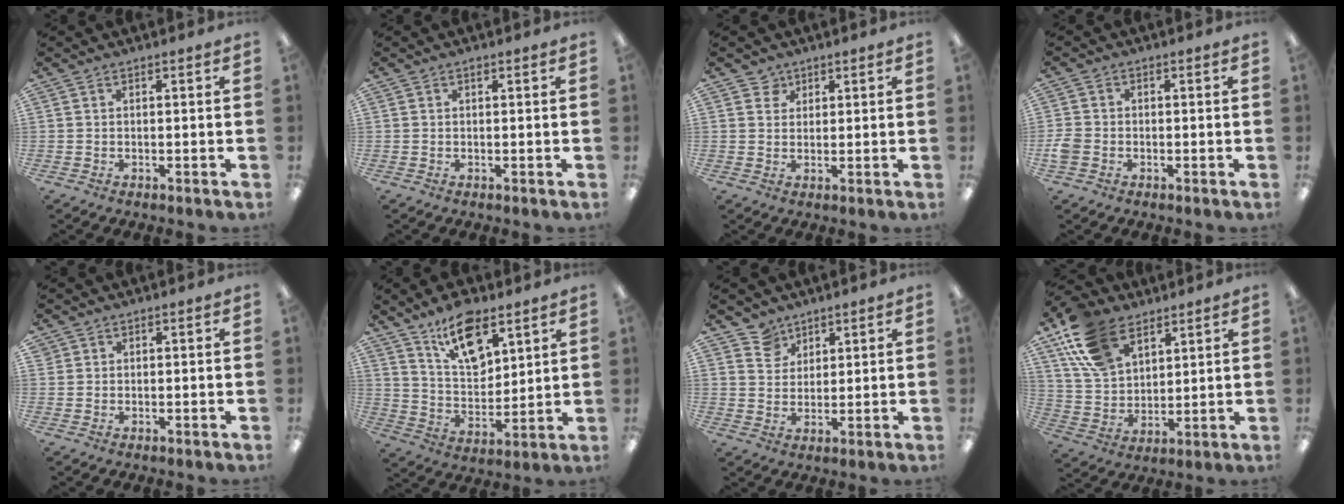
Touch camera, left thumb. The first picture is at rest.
{"total": 0.5, "force": [0.3, 0.2, 0.3], "torque": [-0.007, 0.003, 0.006]}
{"total": 2.9, "force": [1.8, 2.2, 0.2], "torque": [-0.001, 0.000, 0.033]}
{"total": 3.5, "force": [-1.1, 2.7, 1.8], "torque": [-0.034, 0.007, -0.021]}
{"total": 0.9, "force": [0.6, 0.6, -0.1], "torque": [0.000, 0.000, 0.012]}
{"total": 14.2, "force": [9.4, 6.7, 8.3], "torque": [-0.135, -0.042, 0.165]}
{"total": 5.2, "force": [3.9, 3.5, 0.1], "torque": [-0.005, -0.019, 0.074]}
{"total": 16.4, "force": [10.2, 9.7, 8.3], "torque": [-0.176, -0.027, 0.200]}